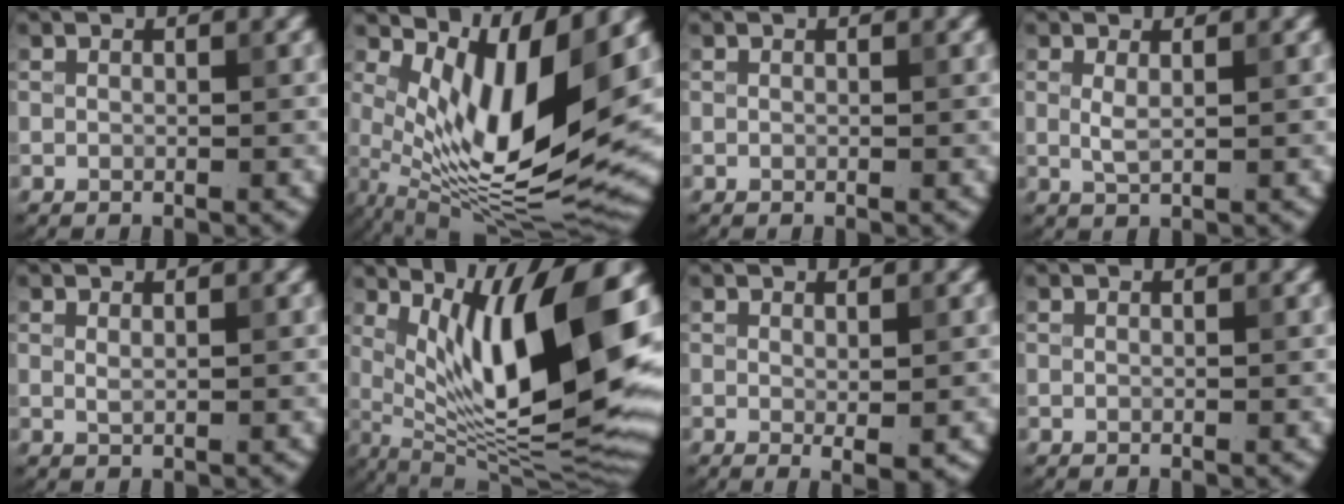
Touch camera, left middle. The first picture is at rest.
{"total": 11.1, "force": [2.9, 4.0, 10.0], "torque": [-0.181, -0.023, 0.062]}
{"total": 0.0}
{"total": 1.3, "force": [0.4, 0.4, 1.2], "torque": [-0.028, -0.004, 0.009]}
{"total": 0.6, "force": [0.3, 0.2, 0.5], "torque": [-0.010, -0.001, 0.007]}
{"total": 14.6, "force": [3.6, 4.2, 13.5], "torque": [-0.207, -0.011, 0.067]}
{"total": 1.5, "force": [0.0, 0.1, 1.5], "torque": [-0.023, -0.009, 0.001]}
{"total": 0.0}